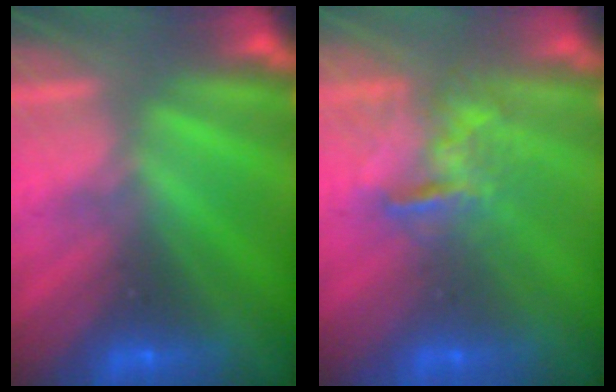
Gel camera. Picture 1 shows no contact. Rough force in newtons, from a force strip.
{"total": 3.6}